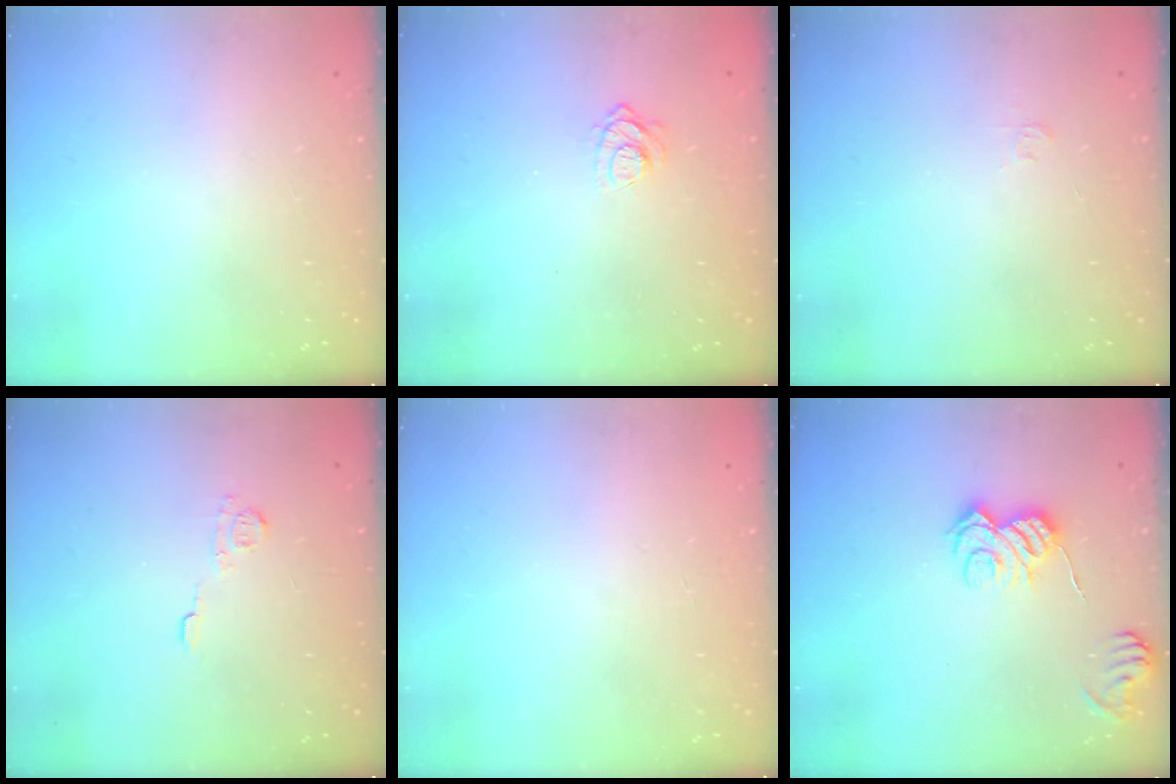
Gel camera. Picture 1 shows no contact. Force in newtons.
{"total": 6.9, "press": 6.8, "slide": 1.0}
{"total": 2.8, "press": 2.8, "slide": 0.4}
{"total": 5.5, "press": 5.5, "slide": 0.6}
{"total": 0.0}
{"total": 8.2, "press": 8.2, "slide": 0.5}